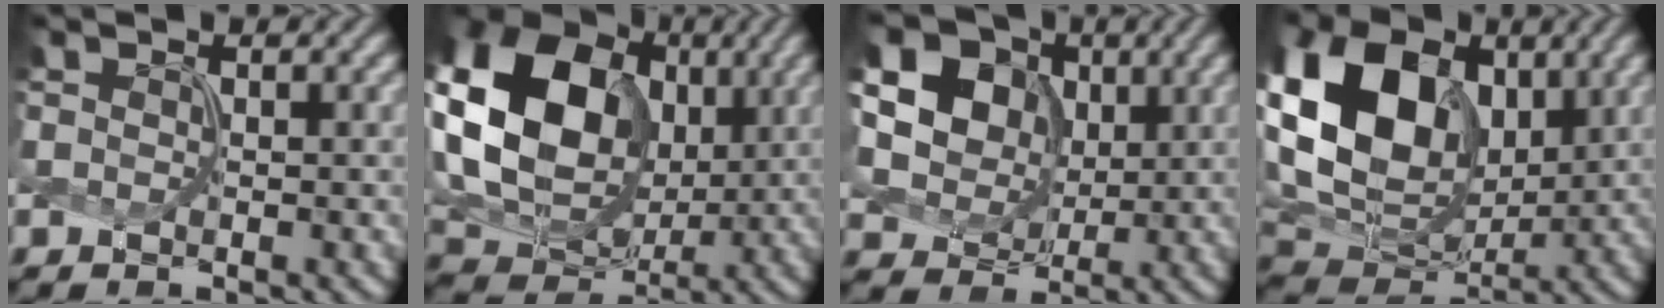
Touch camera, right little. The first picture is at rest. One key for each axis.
{"total": 14.9, "fx": 1.8, "fy": 11.7, "fz": 9.1, "tx": -0.212, "ty": 0.023, "tz": 0.059}
{"total": 14.3, "fx": 5.3, "fy": 11.7, "fz": 6.2, "tx": -0.190, "ty": 0.034, "tz": 0.126}
{"total": 12.4, "fx": 2.8, "fy": 9.1, "fz": 7.9, "tx": -0.200, "ty": 0.016, "tz": 0.076}